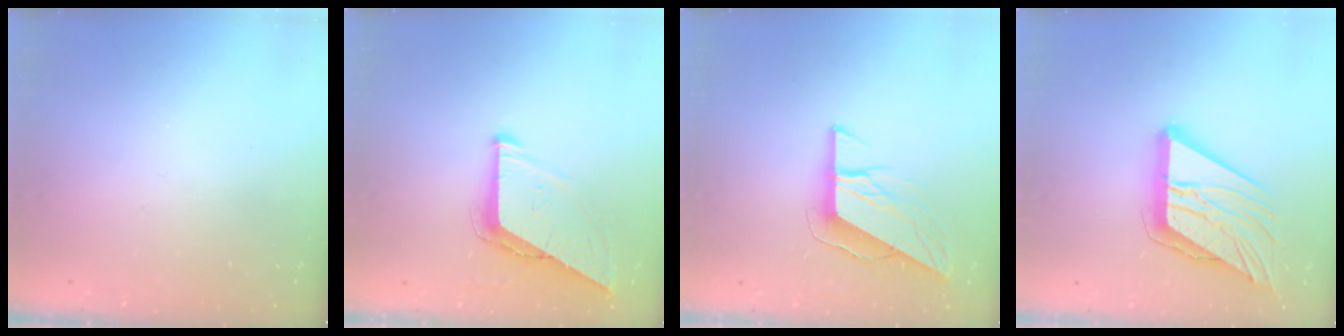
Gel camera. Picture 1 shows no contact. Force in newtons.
{"total": 7.7, "press": 7.7, "slide": 0.3}
{"total": 9.3, "press": 9.3, "slide": 0.6}
{"total": 17.6, "press": 17.5, "slide": 2.0}